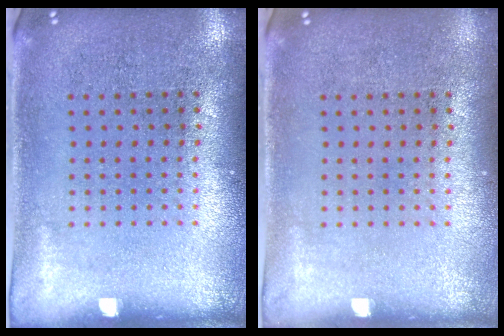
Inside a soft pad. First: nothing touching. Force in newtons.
{"total": 0.0}